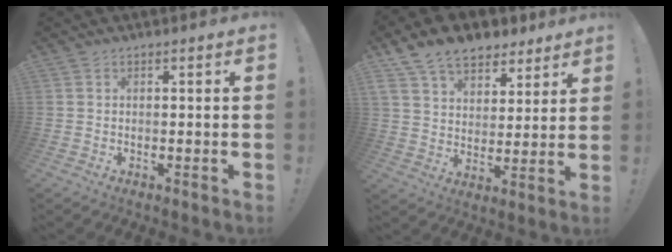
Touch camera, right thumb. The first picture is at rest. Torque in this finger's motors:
{"motor_torque": [0.11, 0.72, 0.44, 0.43, 0.12]}